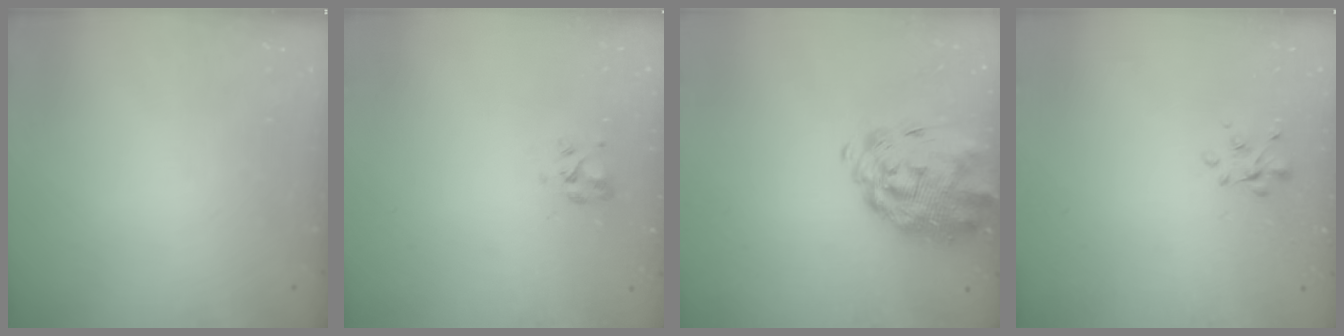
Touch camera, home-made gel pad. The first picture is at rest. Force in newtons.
{"total": 2.6, "press": 2.4, "slide": 1.0}
{"total": 4.0, "press": 3.5, "slide": 1.9}
{"total": 2.2, "press": 2.1, "slide": 0.7}